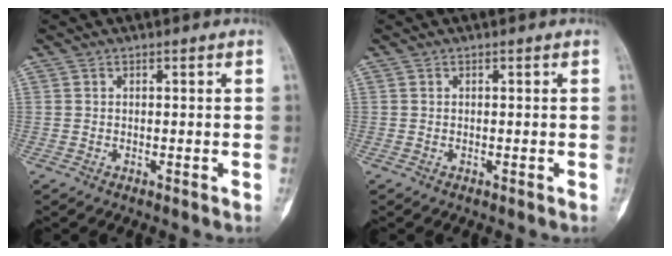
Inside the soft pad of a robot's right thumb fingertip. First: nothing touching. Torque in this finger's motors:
{"motor_torque": [0.00, 0.01, 0.00, 0.00, 0.00]}